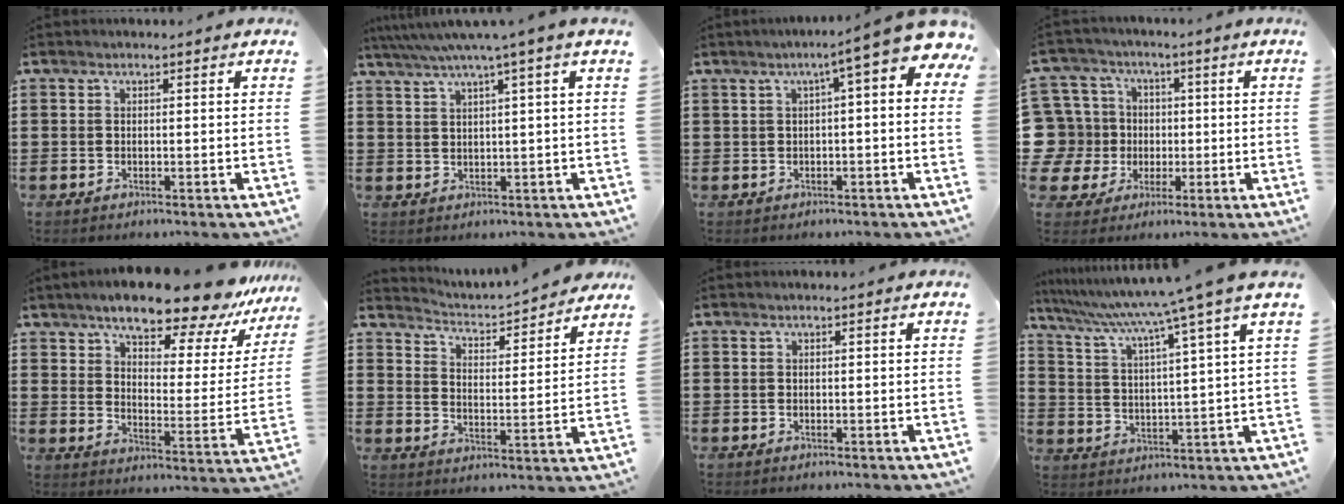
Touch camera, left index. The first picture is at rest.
{"total": 3.7, "force": [2.1, -0.4, 3.0], "torque": [-0.064, -0.005, 0.033]}
{"total": 5.6, "force": [2.6, 0.4, 5.0], "torque": [-0.087, -0.015, 0.036]}
{"total": 9.2, "force": [-0.1, 9.0, 1.8], "torque": [-0.100, 0.002, 0.001]}
{"total": 12.5, "force": [10.5, 2.6, 6.3], "torque": [-0.120, -0.059, 0.177]}
{"total": 2.9, "force": [2.9, 0.0, 0.2], "torque": [-0.026, -0.034, 0.039]}
{"total": 0.0}
{"total": 7.6, "force": [5.9, -1.7, 4.4], "torque": [-0.109, -0.043, 0.089]}